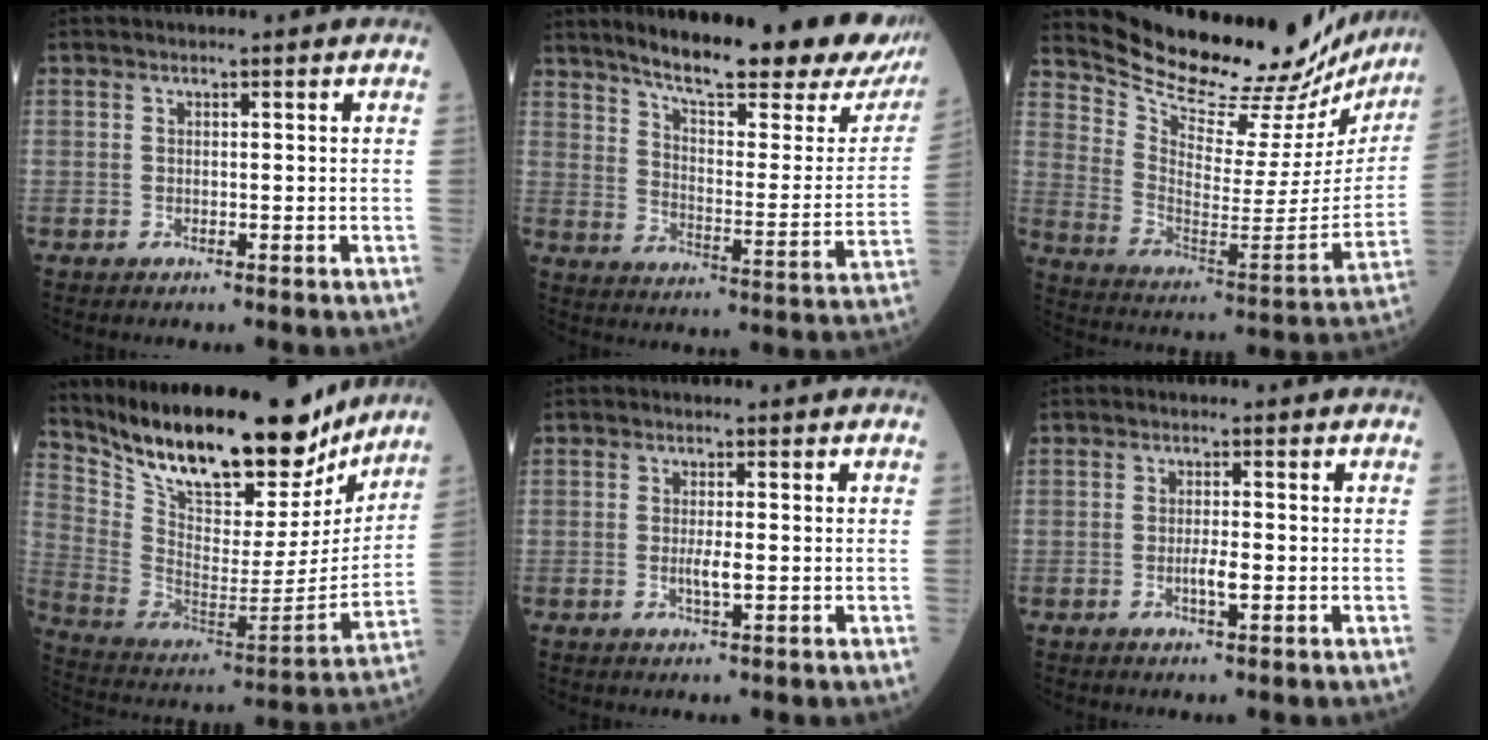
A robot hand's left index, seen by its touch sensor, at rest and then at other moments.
{"total": 25.5, "force": [21.2, 3.8, 13.7], "torque": [-0.195, -0.054, 0.275]}
{"total": 27.6, "force": [25.9, 5.0, 8.2], "torque": [-0.135, -0.105, 0.346]}
{"total": 24.8, "force": [20.6, 7.1, 11.8], "torque": [-0.203, -0.021, 0.323]}
{"total": 1.8, "force": [-0.2, 0.2, 1.8], "torque": [-0.032, -0.004, -0.003]}
{"total": 2.0, "force": [-0.6, 0.2, 1.8], "torque": [-0.029, -0.002, -0.009]}